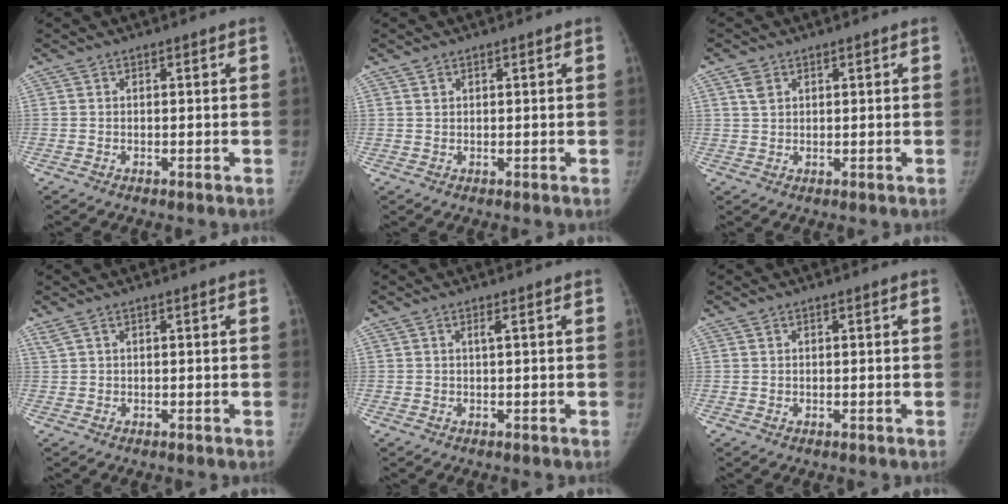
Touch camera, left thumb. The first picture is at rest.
{"total": 0.7, "force": [0.6, 0.3, 0.1], "torque": [0.005, -0.009, 0.009]}
{"total": 2.6, "force": [1.4, 1.8, 1.4], "torque": [-0.023, -0.002, 0.030]}
{"total": 0.9, "force": [0.6, 0.1, 0.6], "torque": [-0.018, 0.013, 0.019]}
{"total": 0.7, "force": [0.3, -0.1, 0.6], "torque": [-0.017, 0.003, 0.005]}
{"total": 0.0}